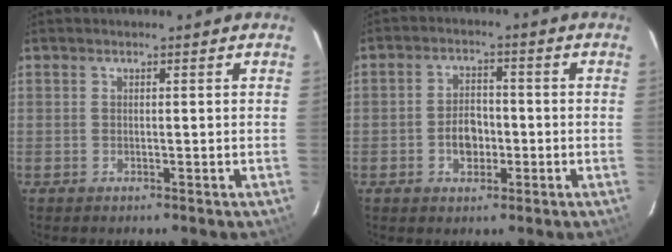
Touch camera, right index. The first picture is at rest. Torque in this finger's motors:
{"motor_torque": [0.92, 0.20, 0.09, 0.02]}